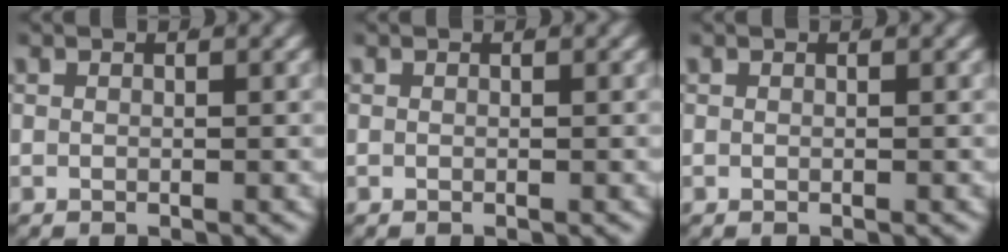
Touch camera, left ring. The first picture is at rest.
{"total": 0.0}
{"total": 0.0}